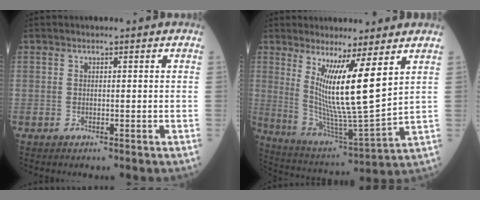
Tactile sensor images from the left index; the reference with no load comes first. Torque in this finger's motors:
{"motor_torque": [1.80, -0.34, 1.05, 0.21]}